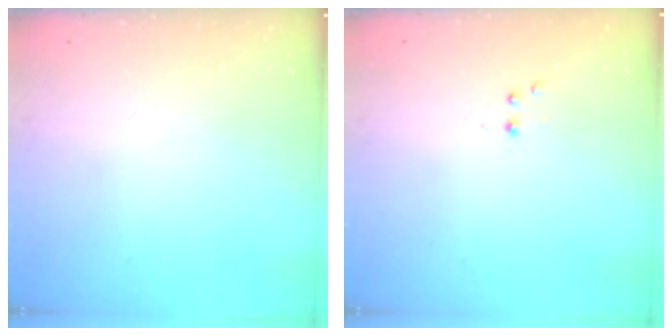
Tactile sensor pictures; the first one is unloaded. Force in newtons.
{"total": 2.3, "press": 2.1, "slide": 0.9}